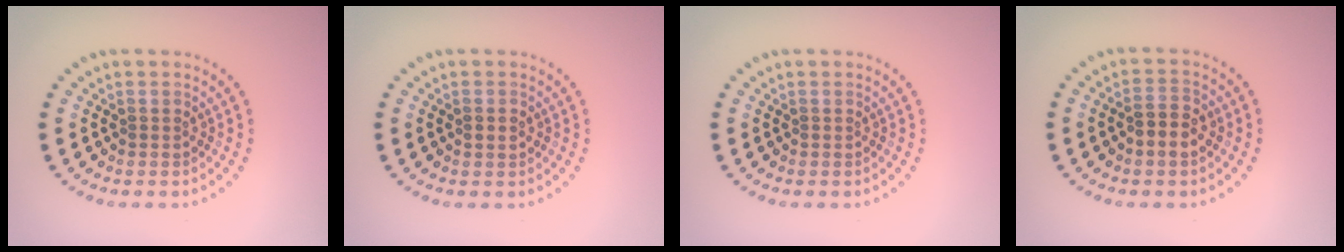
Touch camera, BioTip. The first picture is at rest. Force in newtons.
{"total": 1.3, "press": 1.2, "slide": 0.3}
{"total": 0.0}
{"total": 2.5, "press": 2.5, "slide": 0.3}